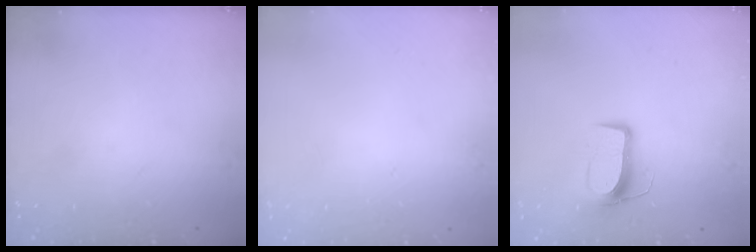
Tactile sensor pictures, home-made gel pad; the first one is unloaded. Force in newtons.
{"total": 0.0}
{"total": 10.5, "press": 10.5, "slide": 0.8}